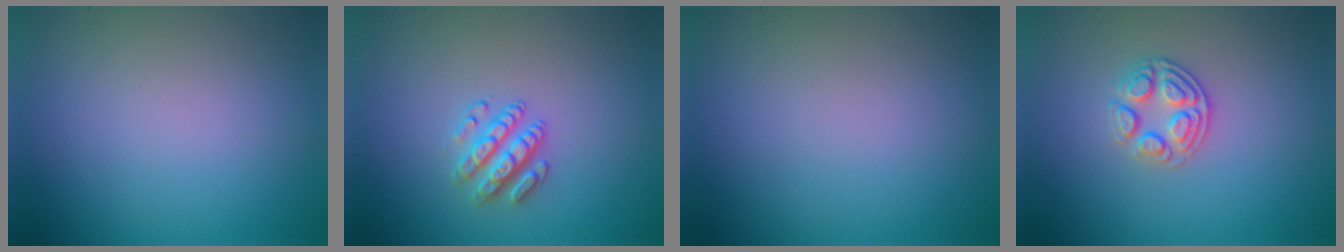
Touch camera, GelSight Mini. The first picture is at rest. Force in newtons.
{"total": 2.7, "press": 2.5, "slide": 1.0}
{"total": 0.0}
{"total": 2.7, "press": 2.5, "slide": 0.9}